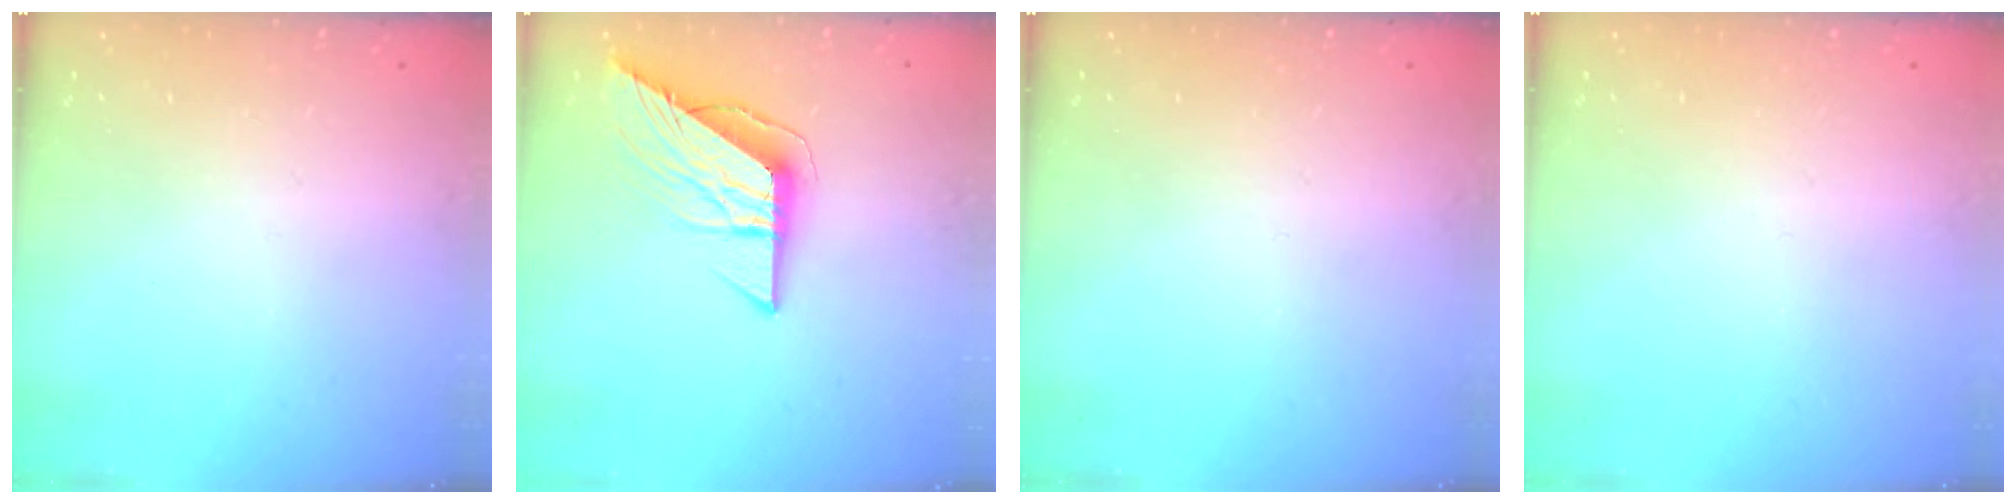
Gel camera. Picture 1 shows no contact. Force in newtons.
{"total": 10.6, "press": 10.5, "slide": 1.1}
{"total": 0.0}
{"total": 0.0}